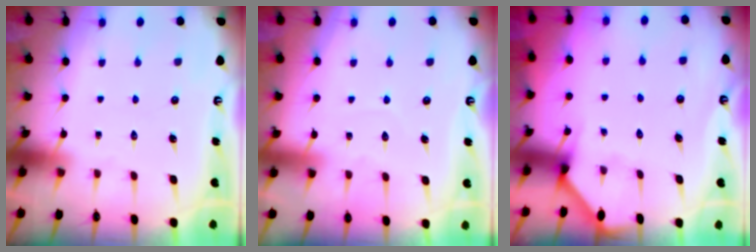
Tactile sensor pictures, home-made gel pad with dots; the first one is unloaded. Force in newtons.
{"total": 2.7, "press": 2.7, "slide": 0.2}
{"total": 2.2, "press": 2.2, "slide": 0.3}